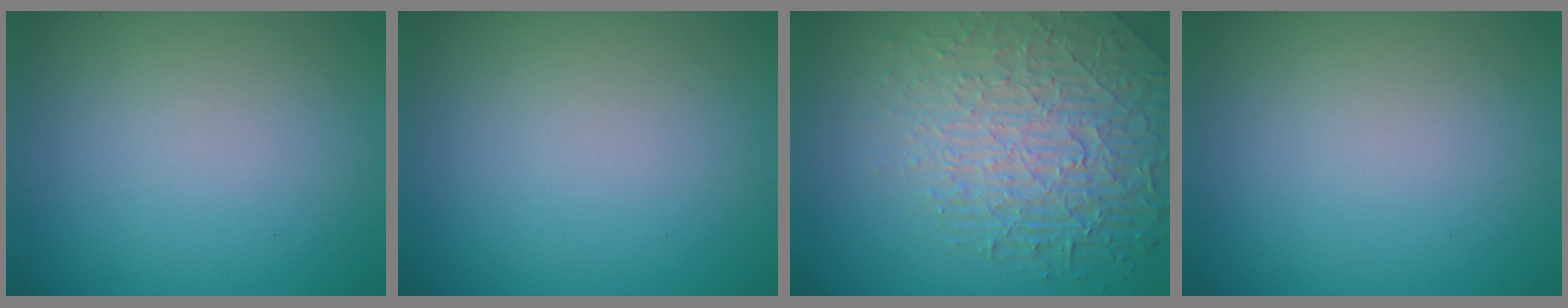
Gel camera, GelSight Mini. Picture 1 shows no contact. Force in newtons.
{"total": 0.0}
{"total": 6.5, "press": 5.3, "slide": 3.8}
{"total": 0.0}